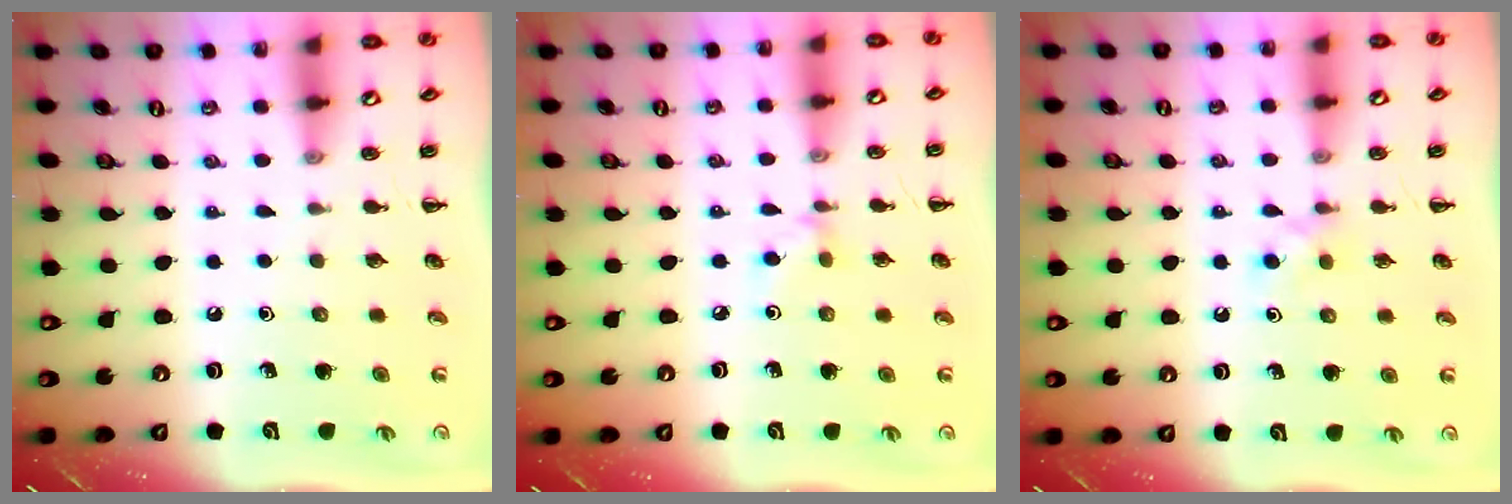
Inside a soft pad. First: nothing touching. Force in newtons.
{"total": 3.5, "press": 3.3, "slide": 1.2}
{"total": 3.1, "press": 2.8, "slide": 1.2}